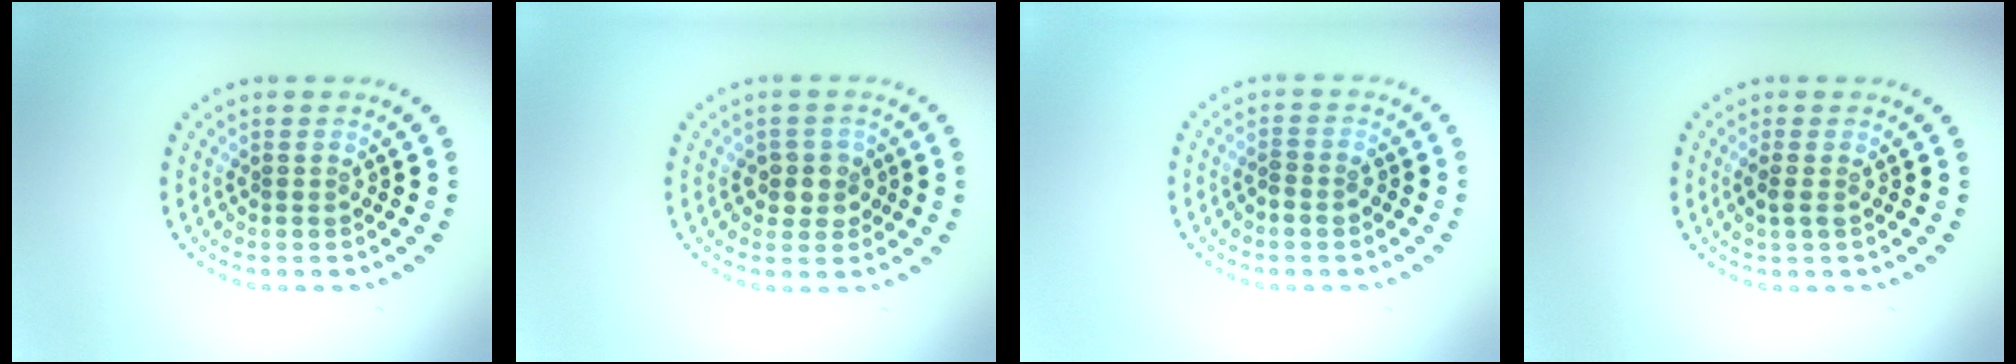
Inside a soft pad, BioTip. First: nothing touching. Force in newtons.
{"total": 2.1, "press": 1.9, "slide": 1.0}
{"total": 1.1, "press": 1.0, "slide": 0.4}
{"total": 1.1, "press": 1.0, "slide": 0.6}